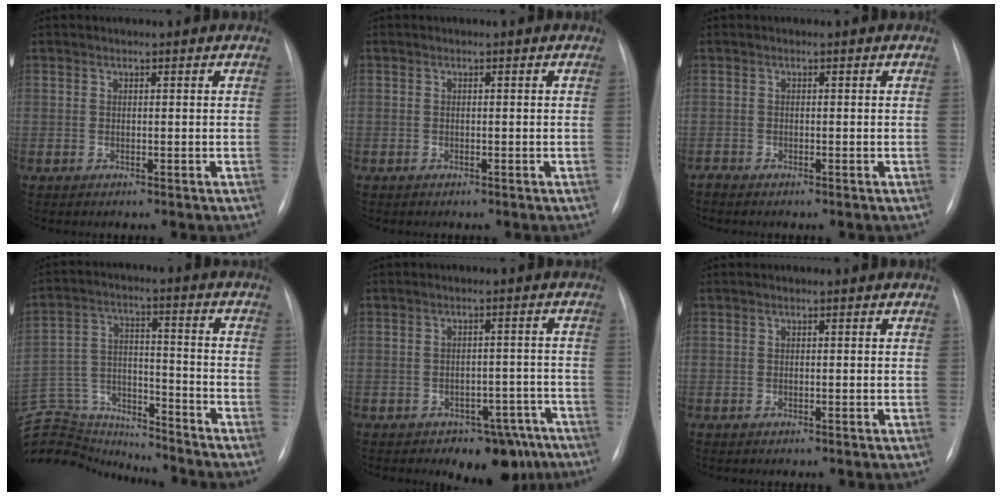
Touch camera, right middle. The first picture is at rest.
{"total": 0.0}
{"total": 0.6, "force": [-0.6, 0.1, 0.1], "torque": [-0.004, -0.002, -0.014]}
{"total": 20.4, "force": [-19.2, 4.9, 4.6], "torque": [-0.132, 0.027, -0.305]}
{"total": 8.2, "force": [-6.3, 4.6, 2.8], "torque": [-0.006, 0.028, -0.081]}
{"total": 0.0}